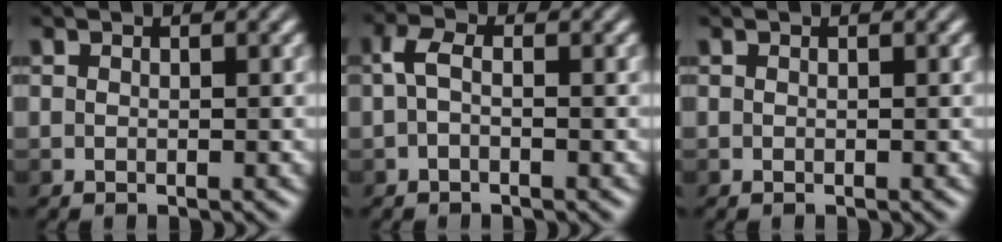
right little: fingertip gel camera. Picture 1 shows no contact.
{"total": 1.6, "force": [-0.3, 0.8, 1.3], "torque": [-0.030, 0.009, -0.010]}
{"total": 0.0}